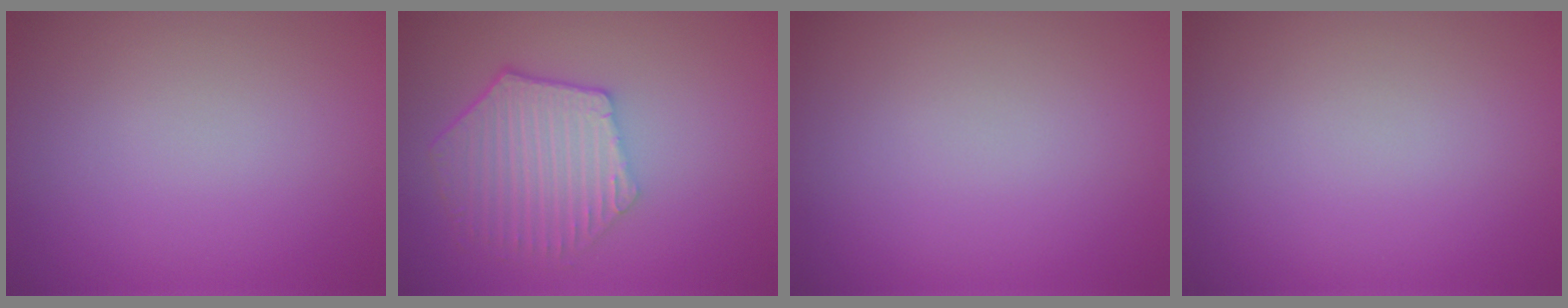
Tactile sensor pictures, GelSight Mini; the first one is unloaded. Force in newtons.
{"total": 6.0, "press": 4.6, "slide": 3.9}
{"total": 0.0}
{"total": 0.0}